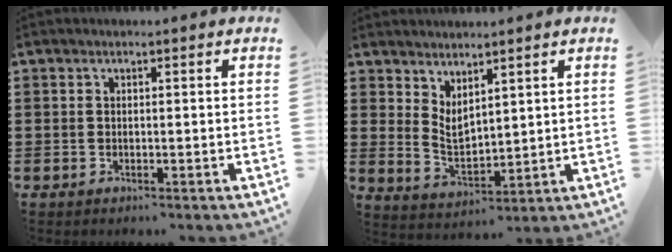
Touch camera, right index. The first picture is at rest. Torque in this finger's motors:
{"motor_torque": [0.81, 1.33, 0.05, 0.05]}